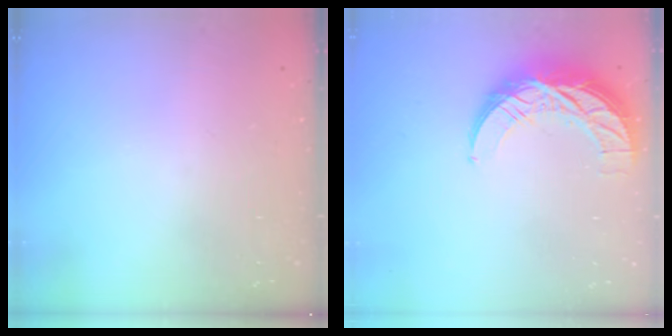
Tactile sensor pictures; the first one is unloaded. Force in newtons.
{"total": 11.8, "press": 11.8, "slide": 0.8}